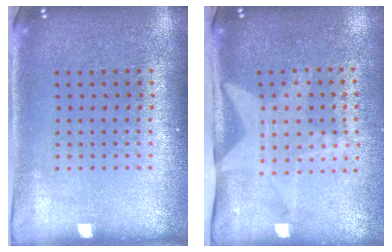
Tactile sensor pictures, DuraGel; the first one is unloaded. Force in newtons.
{"total": 2.0, "press": 1.5, "slide": 1.4}